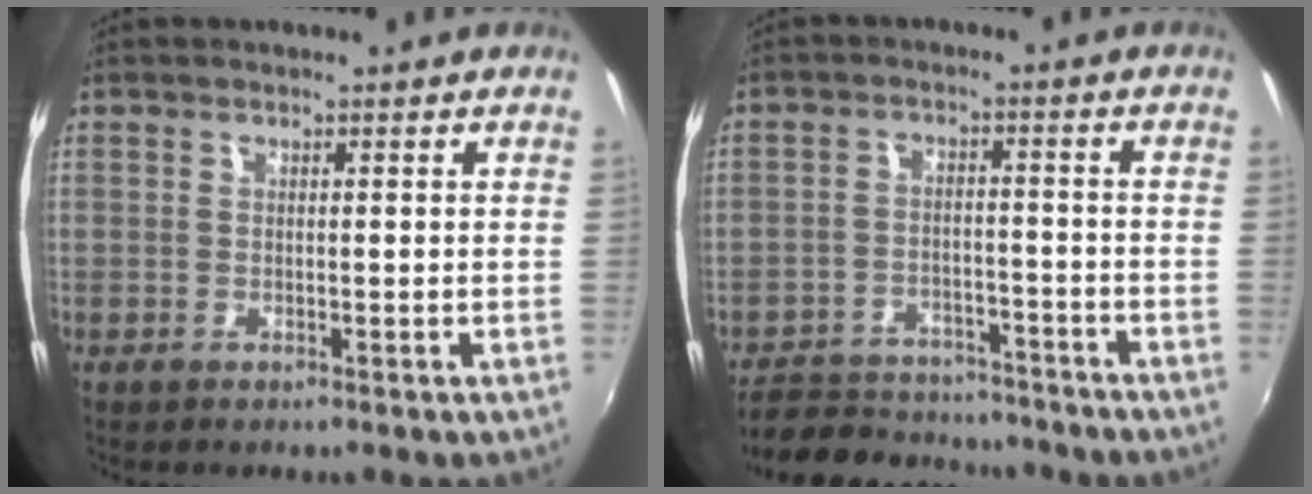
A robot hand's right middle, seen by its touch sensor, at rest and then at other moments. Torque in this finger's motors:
{"motor_torque": [0.88, -1.26, 0.18, 0.12]}